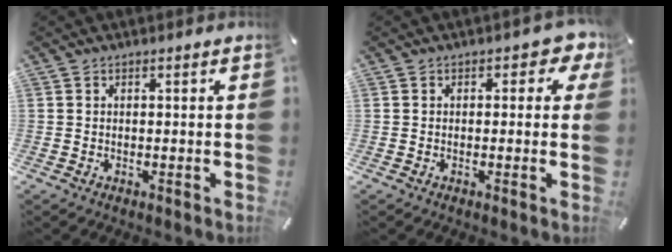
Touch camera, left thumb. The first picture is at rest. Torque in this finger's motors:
{"motor_torque": [0.08, 0.03, 0.20, 0.06, 0.00]}